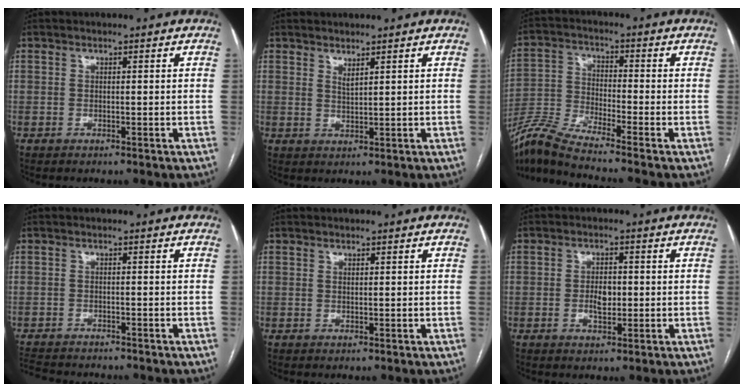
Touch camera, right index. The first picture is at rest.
{"total": 1.5, "force": [1.2, 0.1, 0.9], "torque": [-0.018, -0.010, 0.025]}
{"total": 9.2, "force": [-7.9, -1.2, 4.4], "torque": [-0.103, -0.026, -0.159]}
{"total": 7.8, "force": [-7.1, 1.7, 2.6], "torque": [-0.047, -0.007, -0.107]}
{"total": 0.0}
{"total": 3.2, "force": [-0.3, 1.7, 2.7], "torque": [-0.049, 0.004, 0.000]}